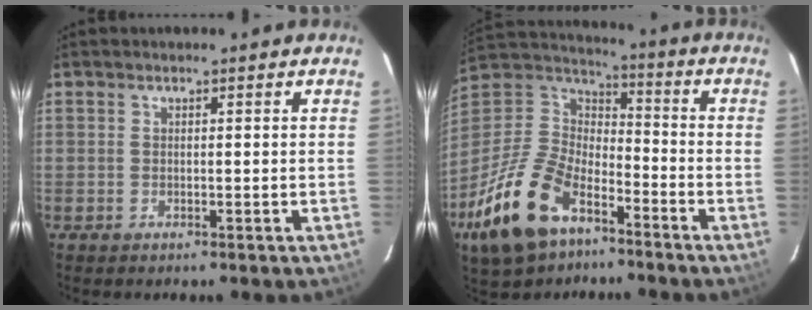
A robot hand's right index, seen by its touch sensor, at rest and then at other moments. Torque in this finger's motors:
{"motor_torque": [0.73, -0.71, 0.88, 0.21]}